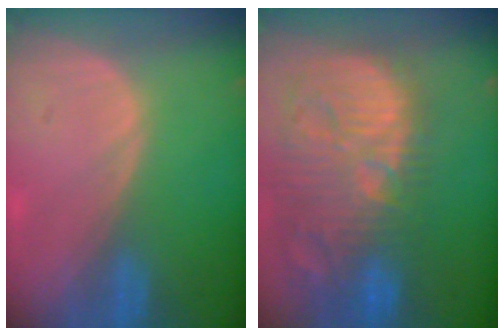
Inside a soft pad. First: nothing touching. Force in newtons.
{"total": 15.0, "press": 13.0, "slide": 7.4}